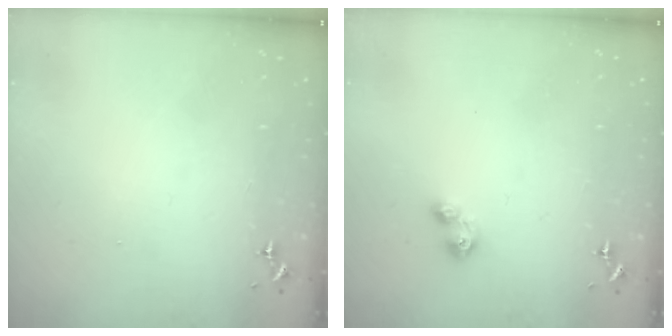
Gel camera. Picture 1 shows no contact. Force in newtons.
{"total": 5.9, "press": 5.8, "slide": 1.0}